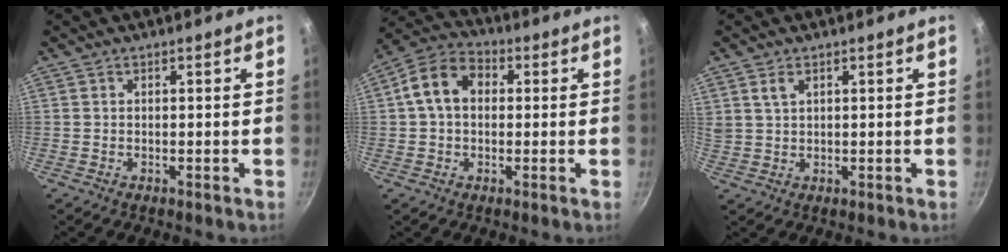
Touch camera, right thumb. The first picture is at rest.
{"total": 9.6, "force": [1.2, 7.2, 6.3], "torque": [-0.092, 0.025, 0.002]}
{"total": 2.9, "force": [1.5, 1.6, 1.8], "torque": [-0.031, -0.002, 0.033]}